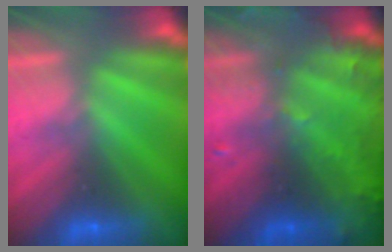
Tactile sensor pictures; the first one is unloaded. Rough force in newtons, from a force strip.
{"total": 6.0}